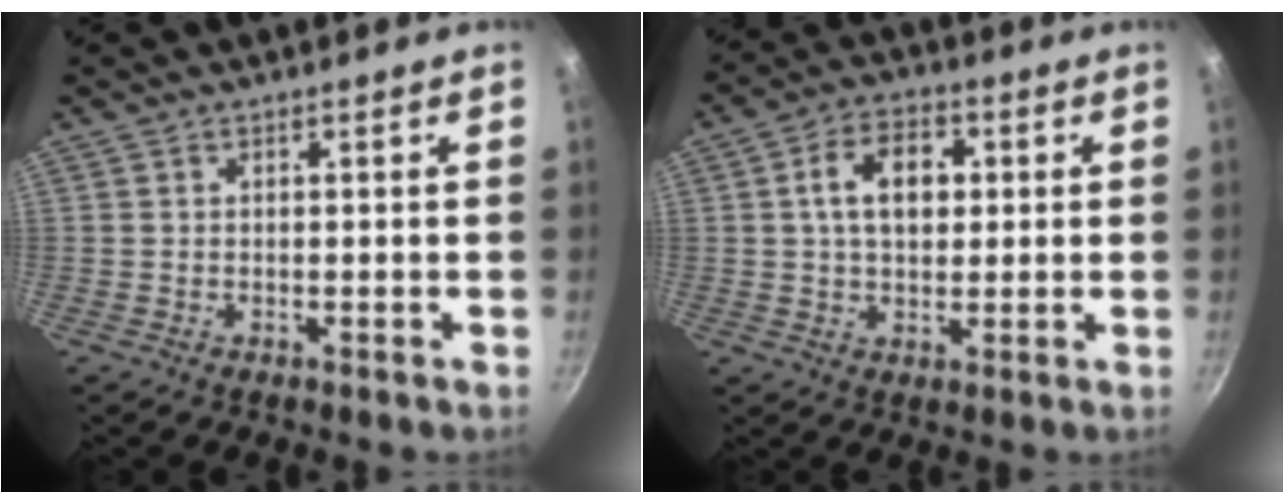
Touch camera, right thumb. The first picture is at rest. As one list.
[{"total": 9.5, "force": [1.7, 6.4, 6.8], "torque": [-0.092, 0.011, 0.019]}]